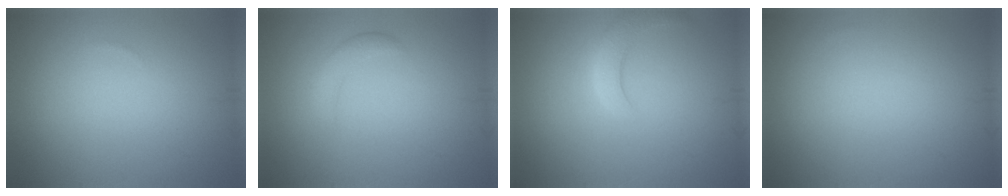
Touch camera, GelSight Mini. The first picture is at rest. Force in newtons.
{"total": 1.6, "press": 1.6, "slide": 0.0}
{"total": 2.9, "press": 2.8, "slide": 0.3}
{"total": 0.0}